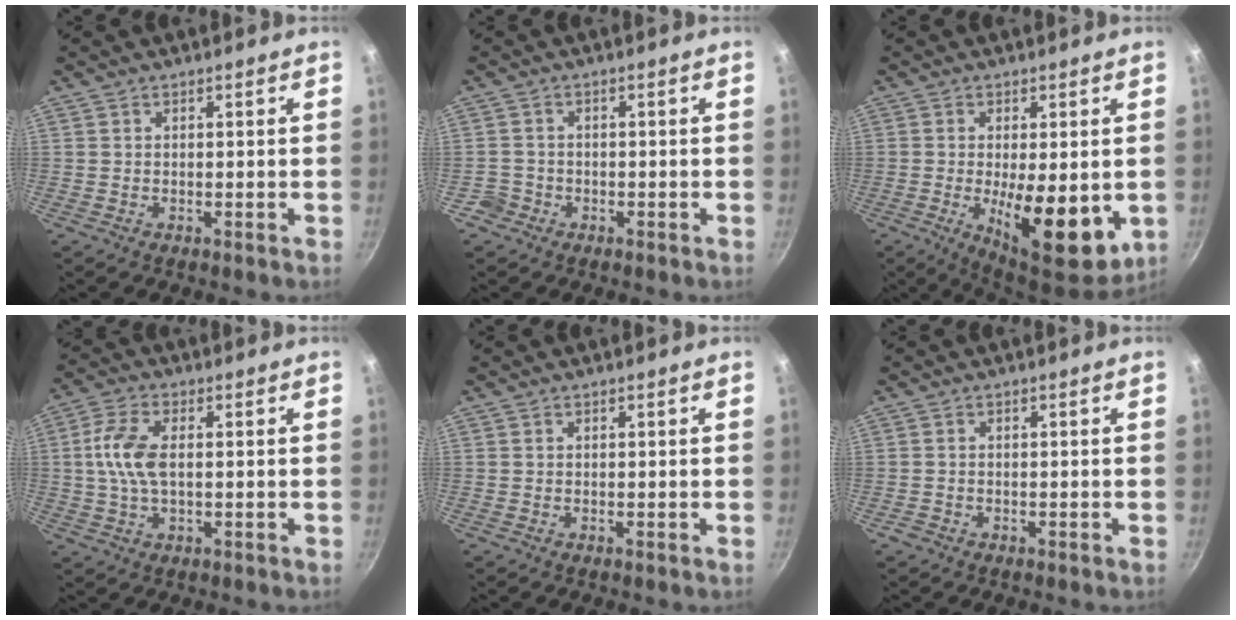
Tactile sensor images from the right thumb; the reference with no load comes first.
{"total": 2.7, "force": [-1.5, 2.2, 0.1], "torque": [0.012, 0.028, -0.025]}
{"total": 14.5, "force": [-2.4, 5.5, 13.2], "torque": [-0.176, -0.010, -0.023]}
{"total": 8.2, "force": [0.5, 4.3, 7.0], "torque": [-0.141, 0.016, 0.004]}
{"total": 0.0}
{"total": 1.1, "force": [-0.7, 0.8, 0.3], "torque": [-0.012, 0.007, -0.011]}